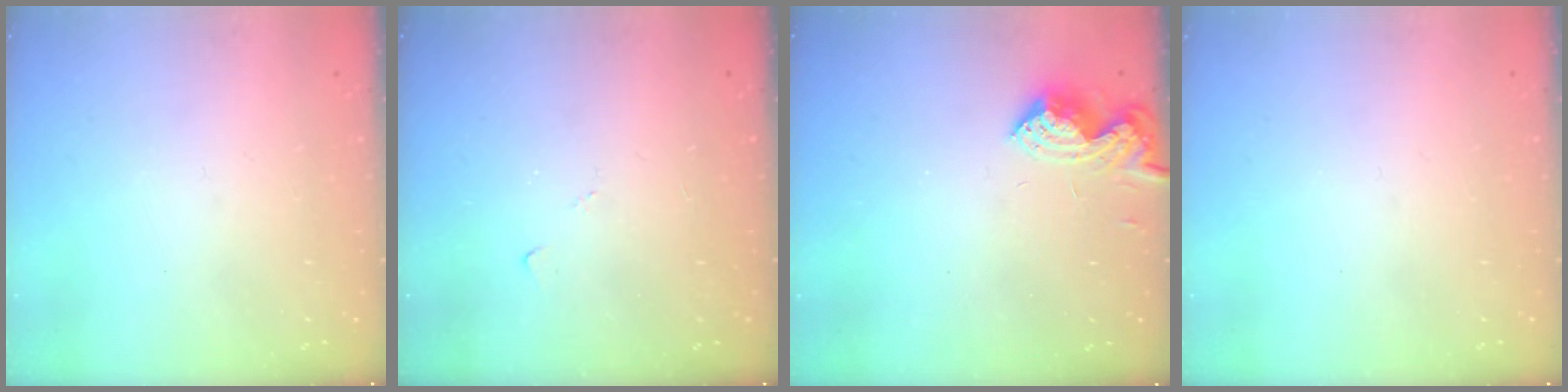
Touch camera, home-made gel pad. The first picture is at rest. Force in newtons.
{"total": 6.1, "press": 6.0, "slide": 0.6}
{"total": 9.3, "press": 9.3, "slide": 0.2}
{"total": 0.0}